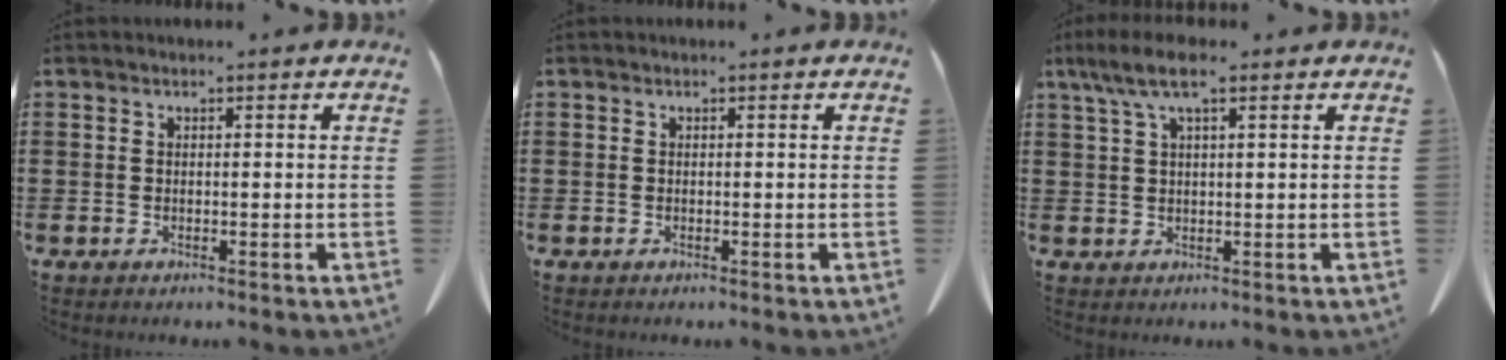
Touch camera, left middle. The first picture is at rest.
{"total": 0.0}
{"total": 5.5, "force": [2.9, 1.3, 4.4], "torque": [-0.092, 0.004, 0.051]}